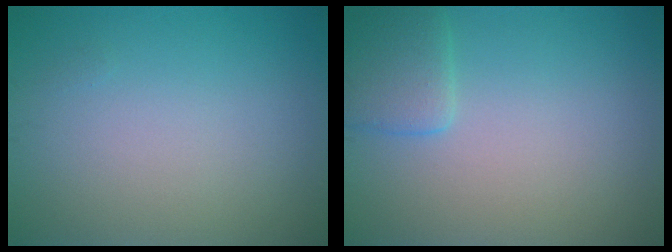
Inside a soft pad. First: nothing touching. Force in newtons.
{"total": 2.4, "press": 2.4, "slide": 0.2}